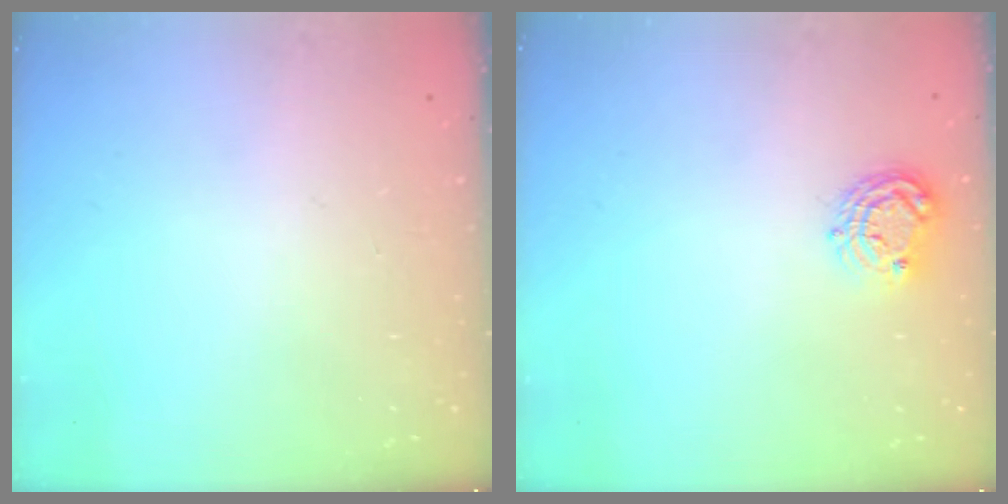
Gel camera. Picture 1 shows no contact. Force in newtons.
{"total": 7.5, "press": 7.5, "slide": 0.5}